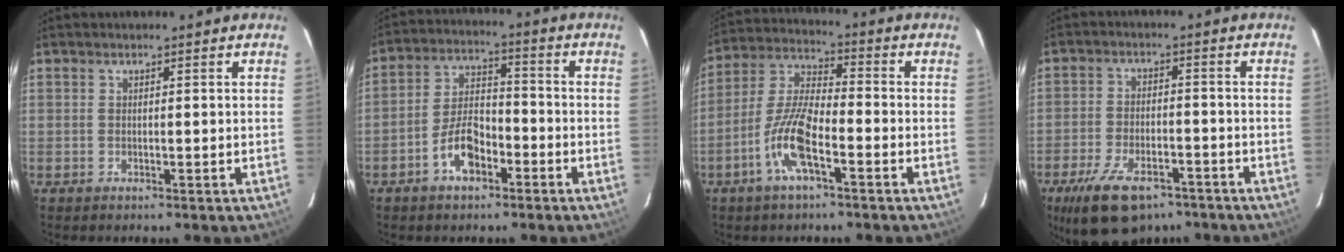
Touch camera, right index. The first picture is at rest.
{"total": 8.3, "force": [-4.5, 4.2, 5.5], "torque": [-0.112, 0.018, -0.076]}
{"total": 10.7, "force": [-5.0, 2.9, 9.0], "torque": [-0.195, 0.002, -0.103]}
{"total": 14.2, "force": [-9.4, 6.8, 8.2], "torque": [-0.180, -0.016, -0.158]}